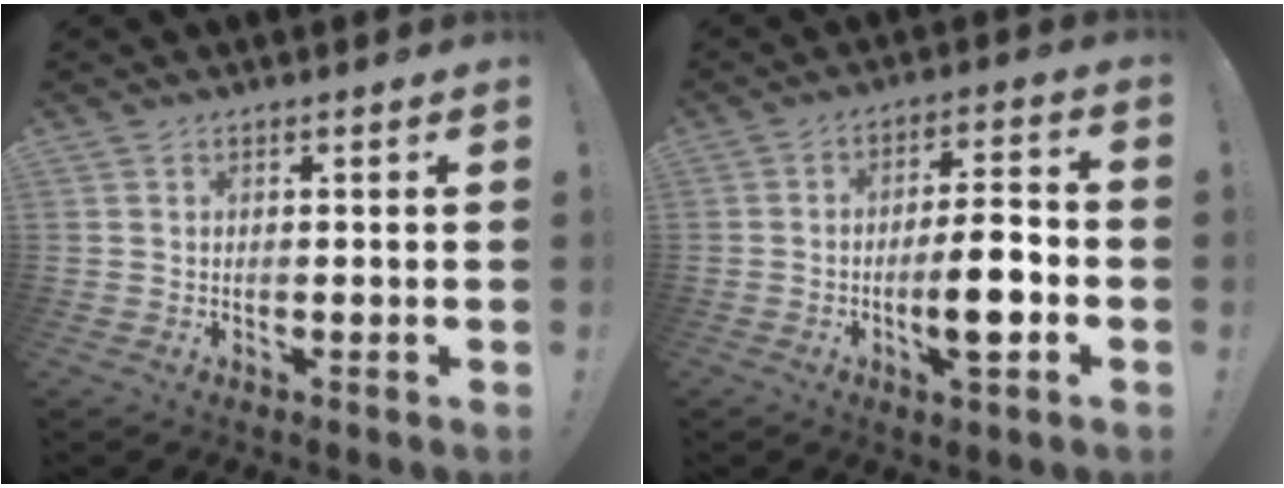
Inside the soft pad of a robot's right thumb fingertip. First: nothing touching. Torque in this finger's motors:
{"motor_torque": [2.52, 2.49, 2.46, -0.30, 0.96]}